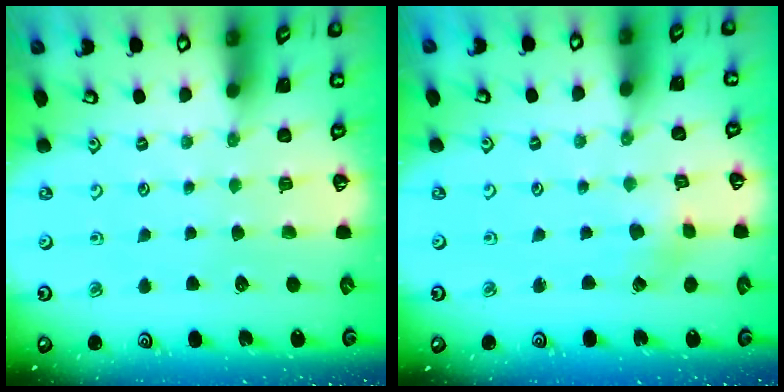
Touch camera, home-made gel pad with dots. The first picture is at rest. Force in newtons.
{"total": 1.6, "press": 1.6, "slide": 0.2}